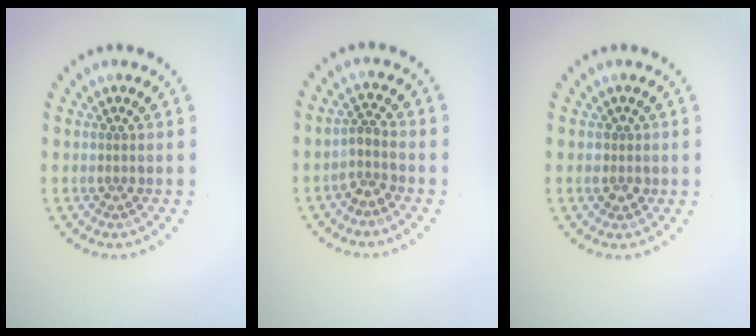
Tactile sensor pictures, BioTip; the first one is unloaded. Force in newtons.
{"total": 1.9, "press": 1.3, "slide": 1.4}
{"total": 1.3, "press": 1.1, "slide": 0.7}